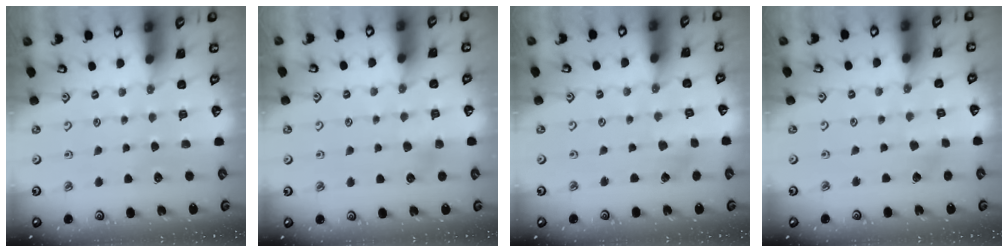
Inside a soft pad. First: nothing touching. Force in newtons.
{"total": 3.4, "press": 3.4, "slide": 0.3}
{"total": 1.7, "press": 1.7, "slide": 0.1}
{"total": 2.6, "press": 2.6, "slide": 0.2}